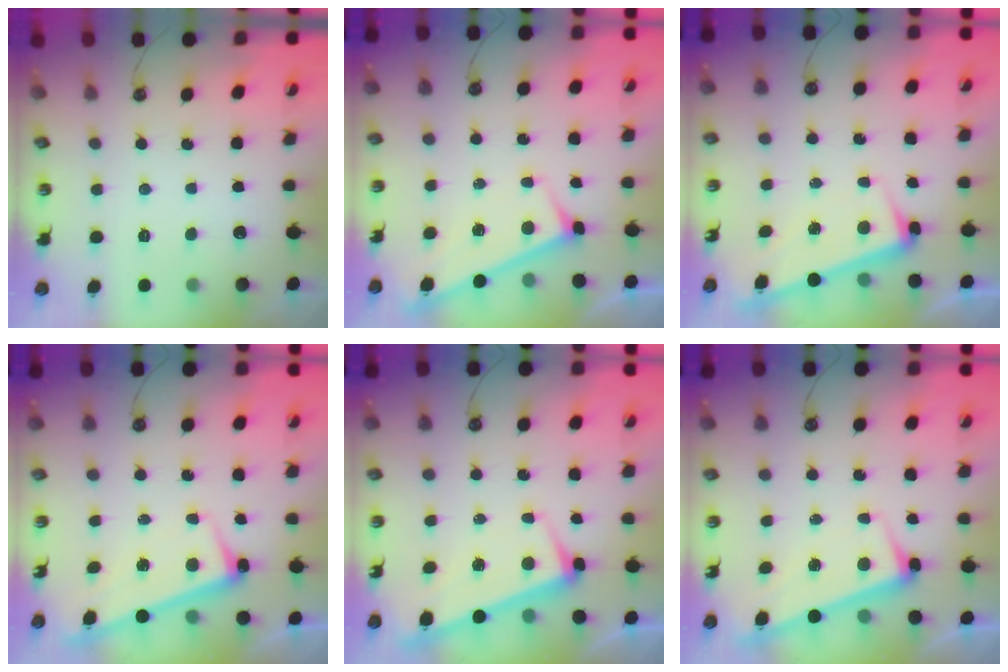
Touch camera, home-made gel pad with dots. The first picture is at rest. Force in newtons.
{"total": 2.9, "press": 2.9, "slide": 0.3}
{"total": 3.6, "press": 3.4, "slide": 1.2}
{"total": 2.7, "press": 2.6, "slide": 0.5}
{"total": 3.4, "press": 3.4, "slide": 0.6}
{"total": 2.6, "press": 2.5, "slide": 0.7}